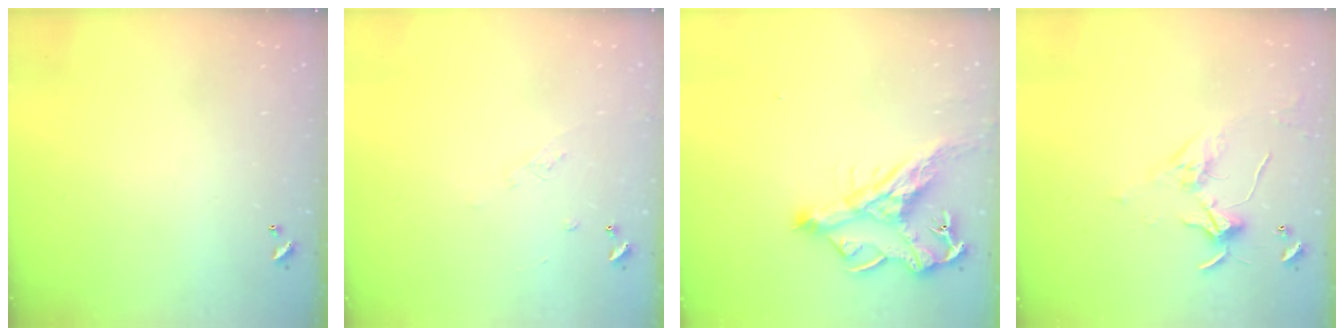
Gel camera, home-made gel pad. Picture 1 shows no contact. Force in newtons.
{"total": 6.5, "press": 6.4, "slide": 0.9}
{"total": 10.3, "press": 10.2, "slide": 1.7}
{"total": 4.2, "press": 4.2, "slide": 0.4}